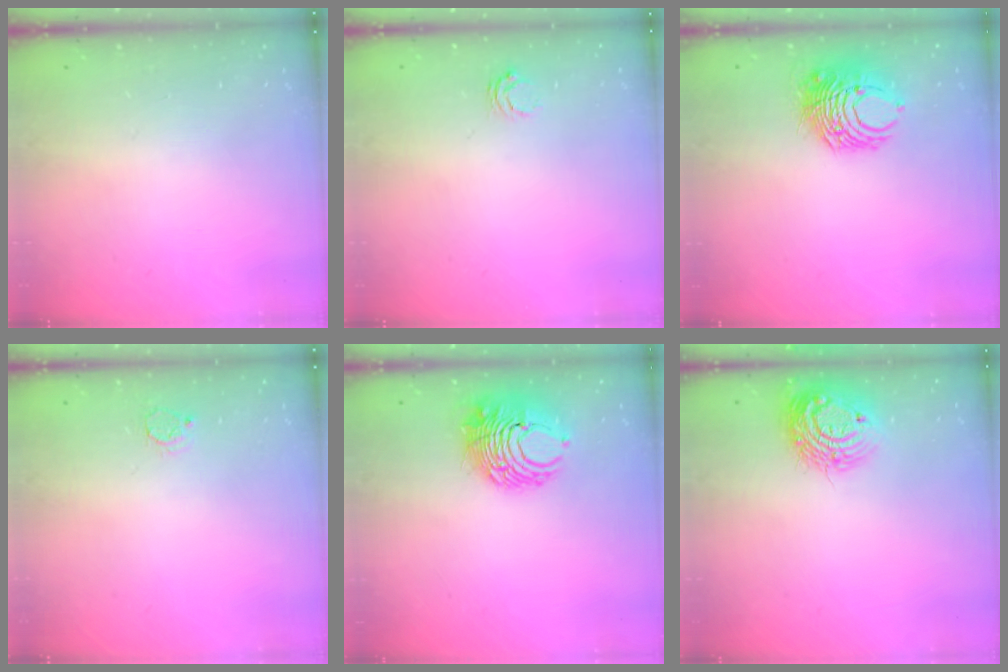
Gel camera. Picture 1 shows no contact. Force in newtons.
{"total": 2.5, "press": 2.5, "slide": 0.2}
{"total": 8.3, "press": 8.3, "slide": 0.8}
{"total": 3.1, "press": 3.1, "slide": 0.1}
{"total": 9.2, "press": 9.2, "slide": 0.2}
{"total": 12.8, "press": 12.8, "slide": 0.7}